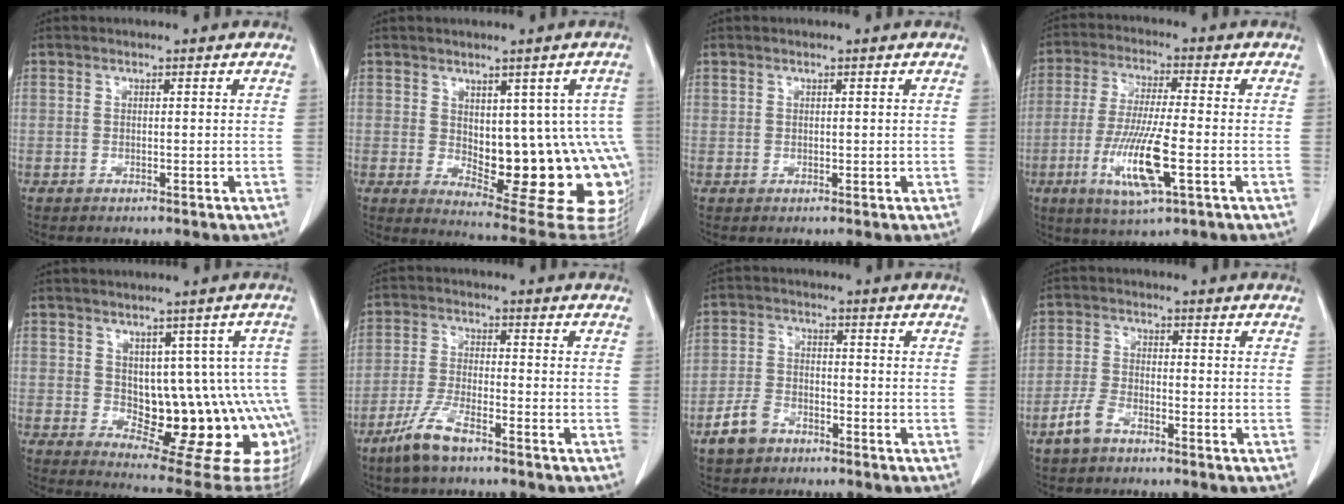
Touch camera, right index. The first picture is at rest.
{"total": 18.2, "force": [-1.4, 7.7, 16.4], "torque": [-0.138, 0.007, 0.010]}
{"total": 0.6, "force": [0.3, 0.4, 0.3], "torque": [0.000, 0.002, 0.009]}
{"total": 11.5, "force": [-3.6, 1.1, 10.9], "torque": [-0.217, -0.018, -0.065]}
{"total": 16.1, "force": [-1.6, 7.1, 14.3], "torque": [-0.115, 0.018, 0.005]}
{"total": 6.4, "force": [-4.6, 1.2, 4.4], "torque": [-0.104, -0.009, -0.088]}
{"total": 5.3, "force": [-3.6, 3.3, 2.1], "torque": [-0.056, 0.007, -0.062]}
{"total": 4.0, "force": [-2.8, 2.0, 2.2], "torque": [-0.054, 0.002, -0.052]}